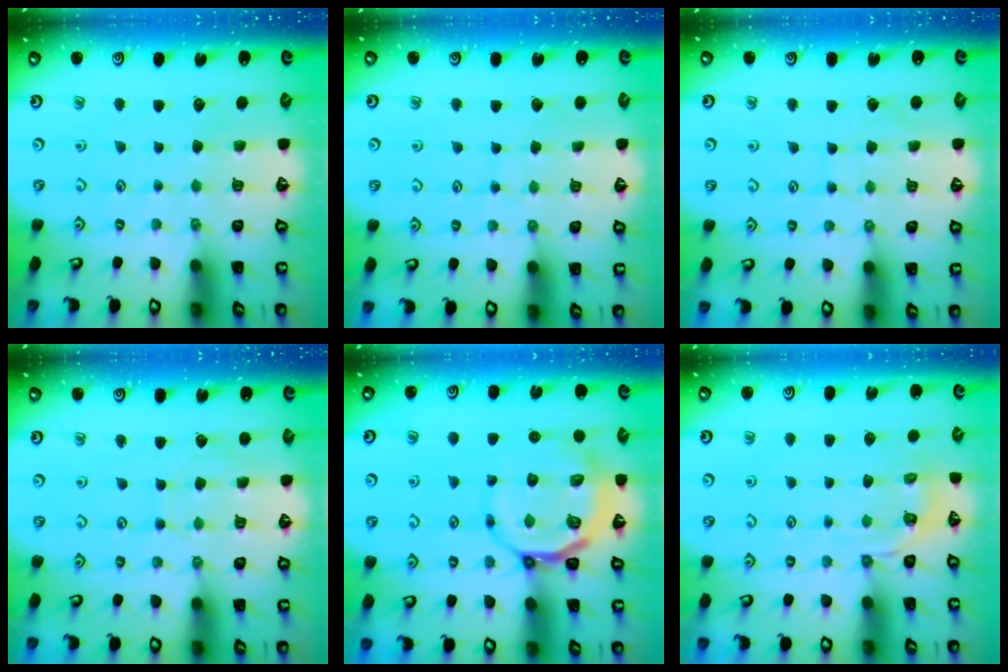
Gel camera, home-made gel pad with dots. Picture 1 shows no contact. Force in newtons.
{"total": 4.1, "press": 4.1, "slide": 0.4}
{"total": 5.0, "press": 5.0, "slide": 0.5}
{"total": 5.4, "press": 5.4, "slide": 0.1}
{"total": 10.8, "press": 10.4, "slide": 2.7}
{"total": 4.3, "press": 3.9, "slide": 1.7}